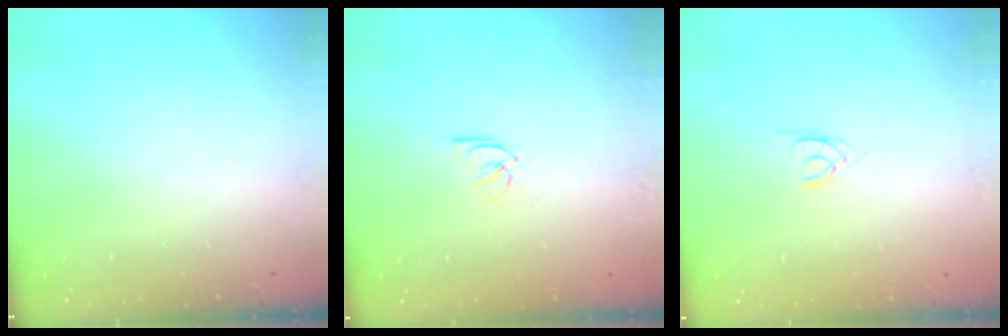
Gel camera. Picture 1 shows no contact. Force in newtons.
{"total": 2.5, "press": 2.4, "slide": 0.5}
{"total": 1.3, "press": 1.2, "slide": 0.3}